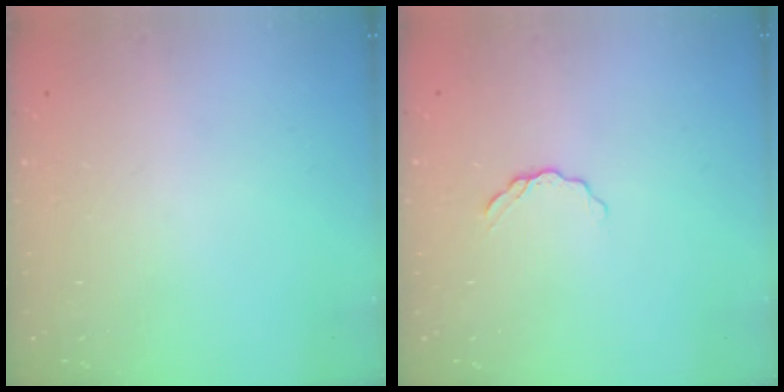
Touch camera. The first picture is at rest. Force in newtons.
{"total": 3.2, "press": 3.1, "slide": 0.4}